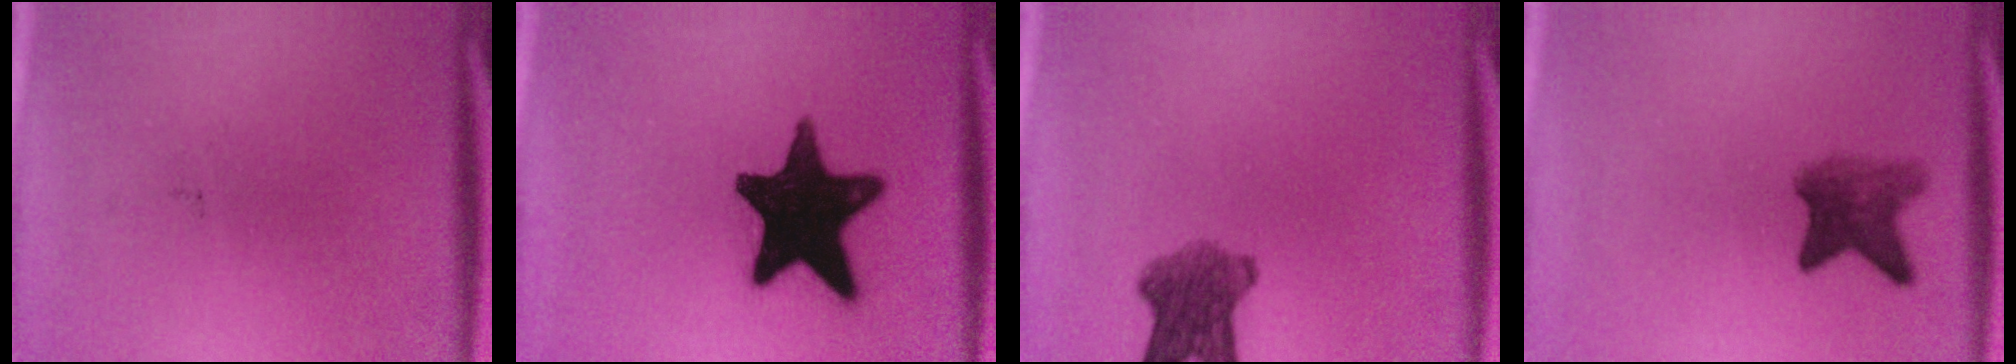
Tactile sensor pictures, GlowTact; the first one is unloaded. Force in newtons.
{"total": 17.7}
{"total": 6.9}
{"total": 5.1}